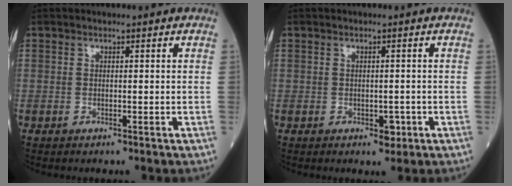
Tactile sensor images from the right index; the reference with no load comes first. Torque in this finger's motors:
{"motor_torque": [0.16, 0.03, 0.06, 0.03]}